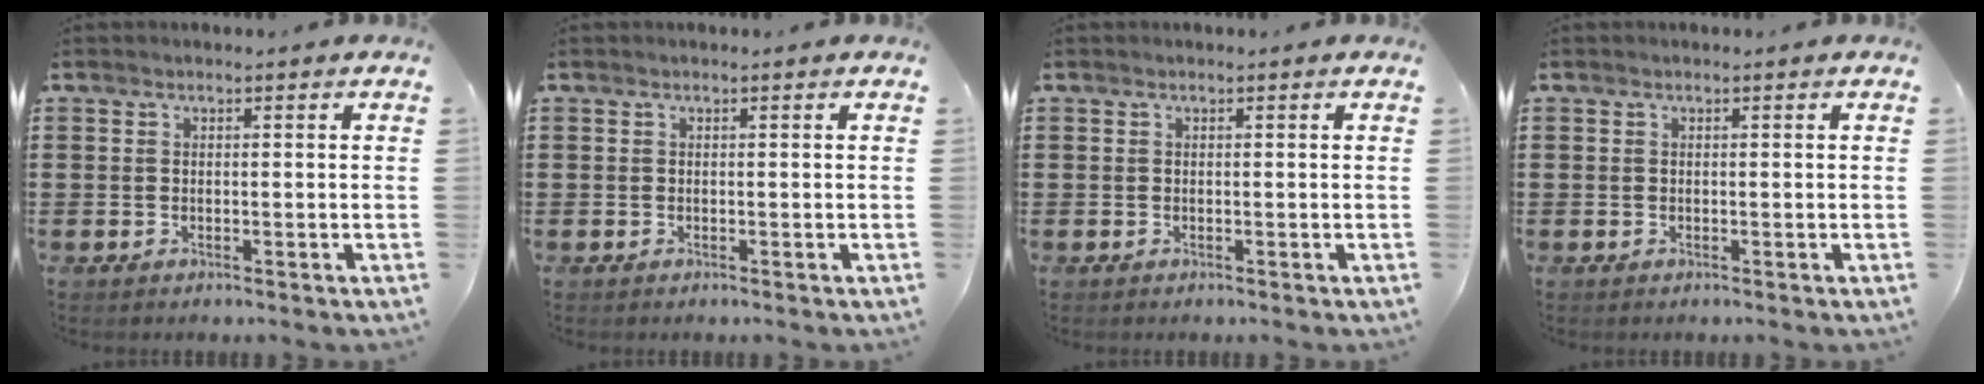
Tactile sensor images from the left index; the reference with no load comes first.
{"total": 0.0}
{"total": 0.0}
{"total": 0.0}